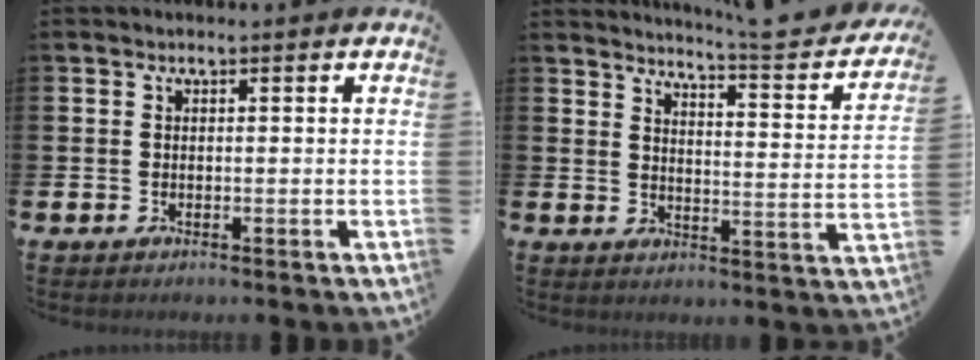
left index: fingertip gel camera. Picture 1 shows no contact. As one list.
[{"total": 4.7, "force": [4.3, -0.3, 1.8], "torque": [-0.035, -0.047, 0.062]}]